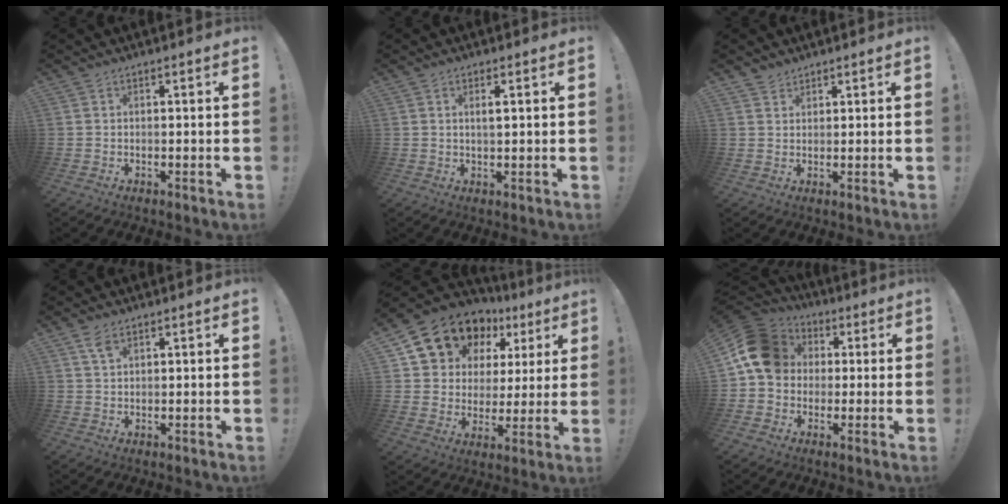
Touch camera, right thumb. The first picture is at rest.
{"total": 2.1, "force": [0.6, 0.2, 2.0], "torque": [-0.032, -0.005, 0.008]}
{"total": 2.3, "force": [2.1, 1.0, 0.1], "torque": [0.004, -0.017, 0.037]}
{"total": 3.5, "force": [2.0, 1.5, 2.5], "torque": [-0.049, -0.003, 0.036]}
{"total": 13.9, "force": [9.2, 9.2, 5.0], "torque": [-0.082, -0.065, 0.181]}
{"total": 15.5, "force": [2.5, 12.9, 8.3], "torque": [-0.133, 0.004, 0.052]}